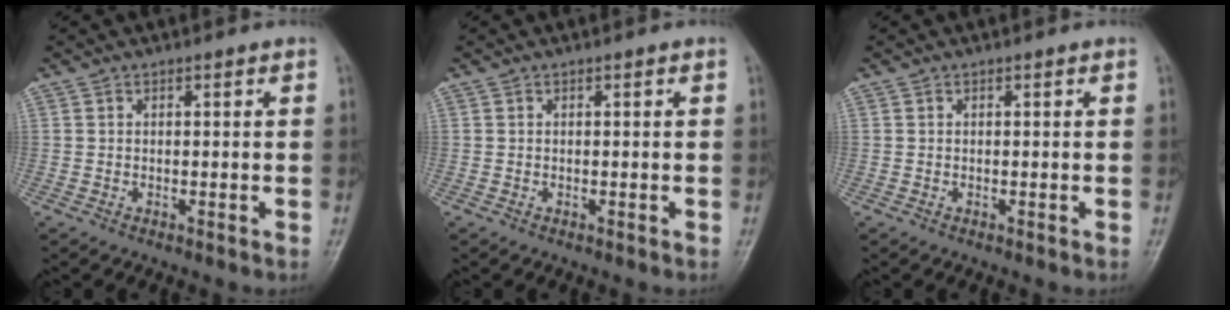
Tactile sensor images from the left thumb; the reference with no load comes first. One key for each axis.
{"total": 0.0}
{"total": 0.0}